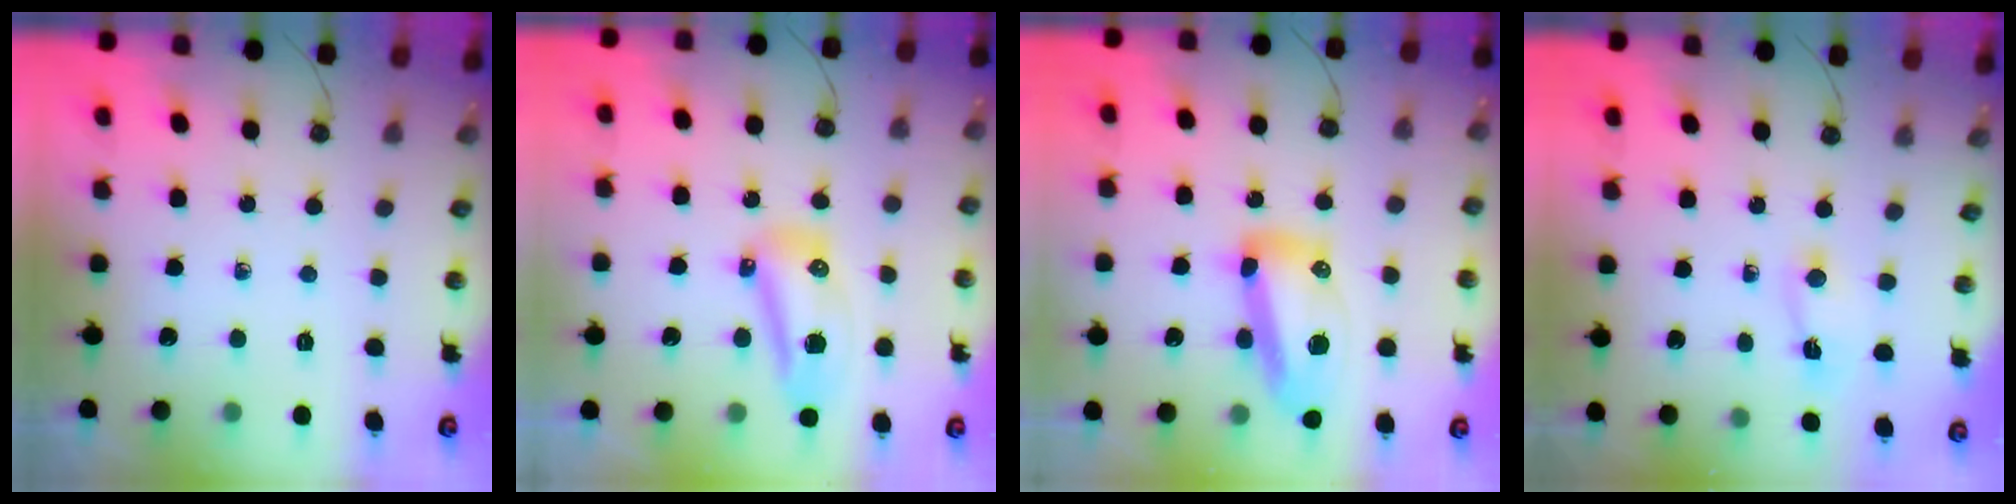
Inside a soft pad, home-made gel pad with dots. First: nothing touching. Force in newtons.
{"total": 16.2, "press": 12.7, "slide": 10.1}
{"total": 14.8, "press": 14.5, "slide": 2.7}
{"total": 1.5, "press": 1.4, "slide": 0.4}